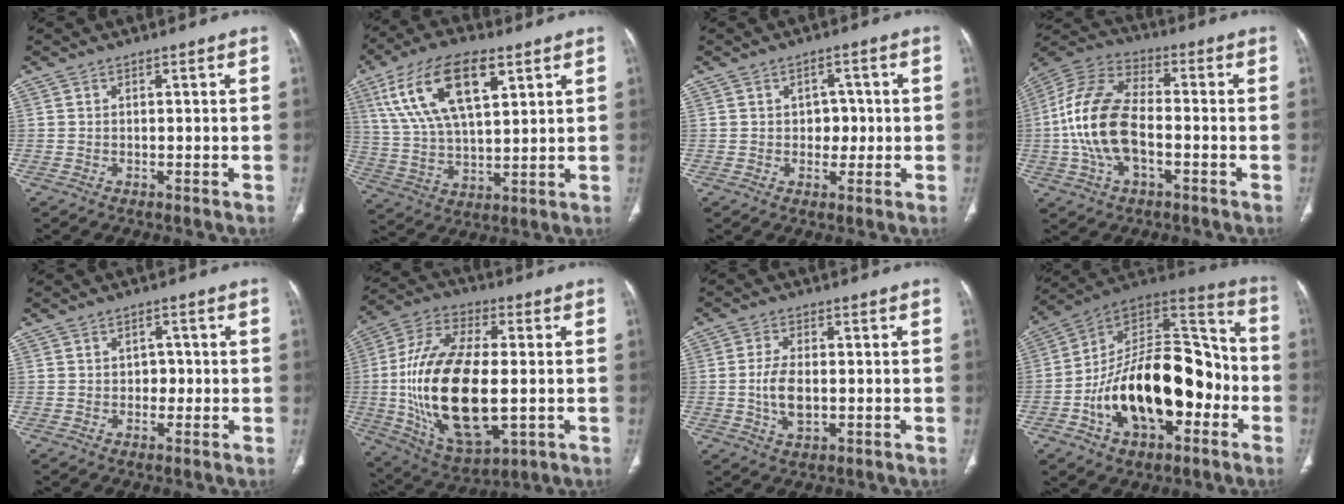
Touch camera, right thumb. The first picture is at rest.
{"total": 17.9, "force": [7.8, 7.9, 14.0], "torque": [-0.254, -0.013, 0.147]}
{"total": 3.9, "force": [0.1, 3.0, 2.4], "torque": [-0.004, 0.004, -0.002]}
{"total": 15.2, "force": [-2.2, 8.1, 12.7], "torque": [-0.266, 0.032, -0.045]}
{"total": 2.3, "force": [-0.1, 1.9, 1.3], "torque": [0.000, 0.004, -0.005]}
{"total": 25.1, "force": [-1.9, 12.0, 21.9], "torque": [-0.432, -0.002, -0.017]}
{"total": 6.0, "force": [-0.5, 3.2, 5.1], "torque": [-0.100, -0.002, -0.008]}
{"total": 27.0, "force": [-7.2, 15.1, 21.2], "torque": [-0.323, 0.063, -0.106]}